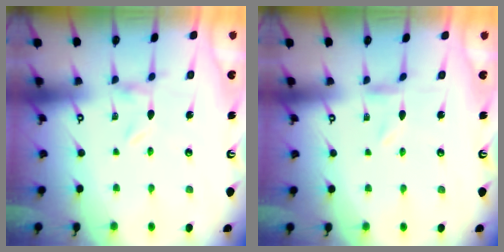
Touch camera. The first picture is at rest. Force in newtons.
{"total": 0.0}